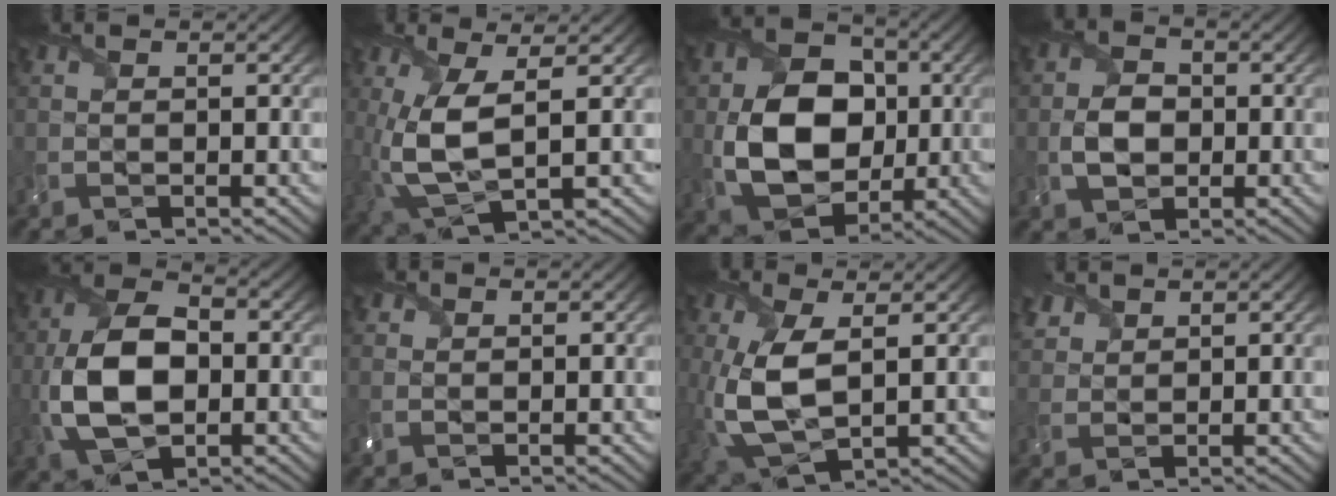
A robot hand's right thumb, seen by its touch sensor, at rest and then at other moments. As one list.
[{"total": 8.6, "force": [0.8, 3.3, 7.9], "torque": [-0.191, -0.003, 0.016]}, {"total": 12.3, "force": [-0.5, 9.2, 8.2], "torque": [-0.163, -0.008, -0.002]}, {"total": 4.1, "force": [-0.6, 3.1, 2.6], "torque": [-0.057, -0.001, -0.014]}, {"total": 11.5, "force": [-1.6, 7.1, 8.9], "torque": [-0.201, -0.004, -0.034]}, {"total": 1.2, "force": [0.7, 0.9, 0.3], "torque": [-0.007, 0.003, 0.012]}, {"total": 10.0, "force": [0.5, 5.0, 8.7], "torque": [-0.225, -0.006, 0.016]}, {"total": 2.9, "force": [2.2, 1.7, 0.8], "torque": [-0.026, 0.006, 0.049]}]